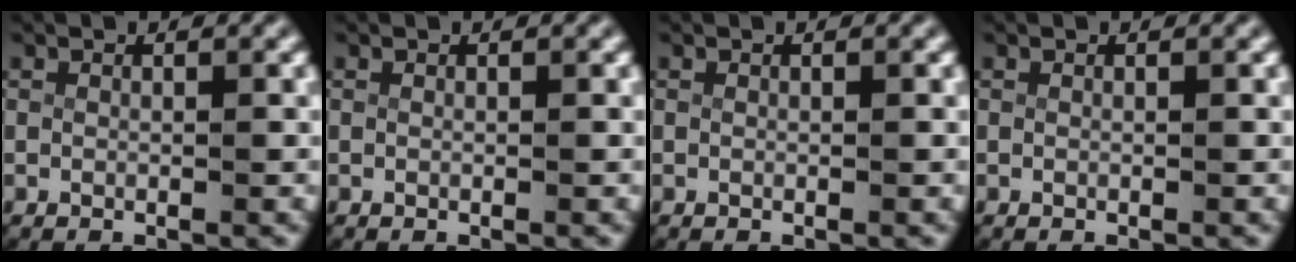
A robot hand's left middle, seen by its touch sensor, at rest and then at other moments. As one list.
[{"total": 0.0}, {"total": 0.0}, {"total": 0.0}]